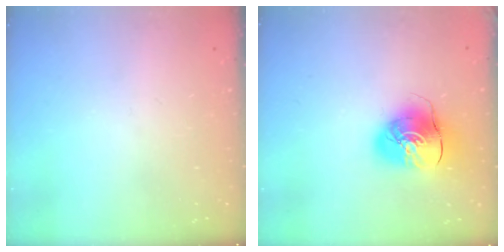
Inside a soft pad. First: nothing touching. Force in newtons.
{"total": 9.9, "press": 9.8, "slide": 1.4}